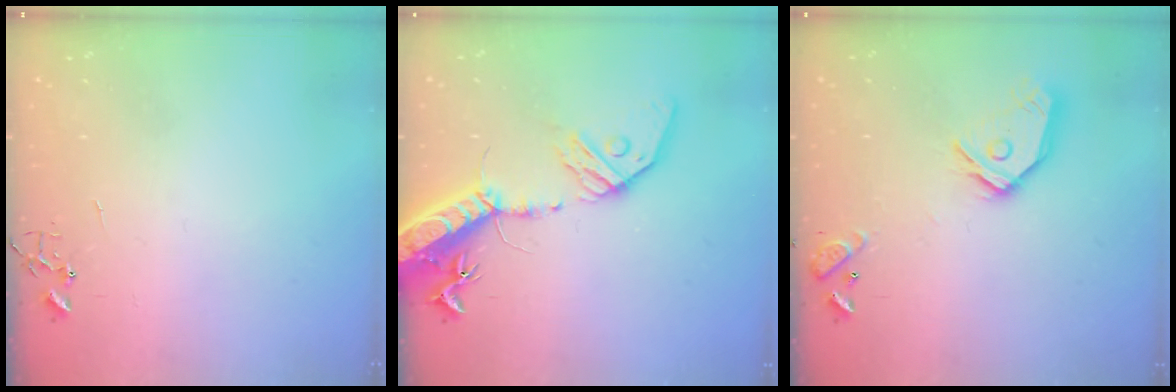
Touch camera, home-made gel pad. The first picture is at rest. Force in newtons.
{"total": 20.5, "press": 20.0, "slide": 4.4}
{"total": 14.7, "press": 14.6, "slide": 2.0}